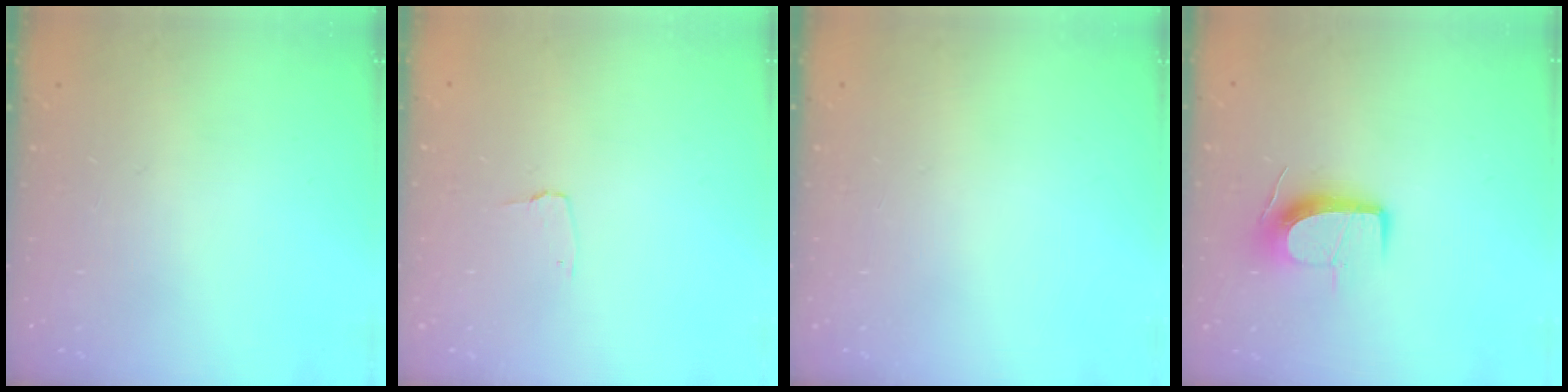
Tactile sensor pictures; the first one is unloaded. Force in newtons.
{"total": 2.7, "press": 2.7, "slide": 0.3}
{"total": 0.0}
{"total": 9.8, "press": 9.8, "slide": 0.7}